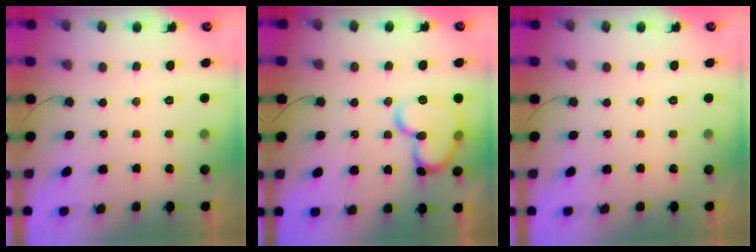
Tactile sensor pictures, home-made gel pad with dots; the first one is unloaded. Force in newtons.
{"total": 15.1, "press": 15.0, "slide": 1.6}
{"total": 0.0}